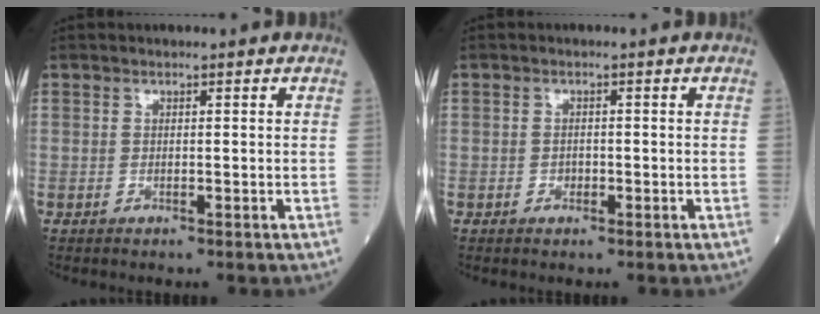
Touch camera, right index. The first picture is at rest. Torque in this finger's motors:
{"motor_torque": [-0.06, -0.02, -0.06, -0.01]}